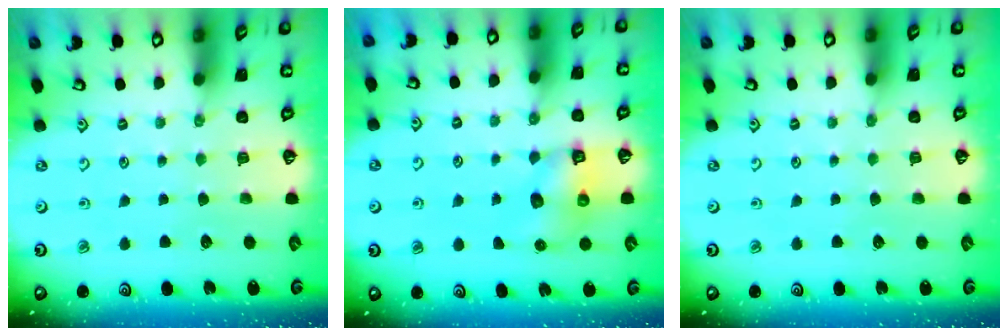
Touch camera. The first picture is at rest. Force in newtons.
{"total": 6.4, "press": 6.3, "slide": 0.8}
{"total": 0.0}